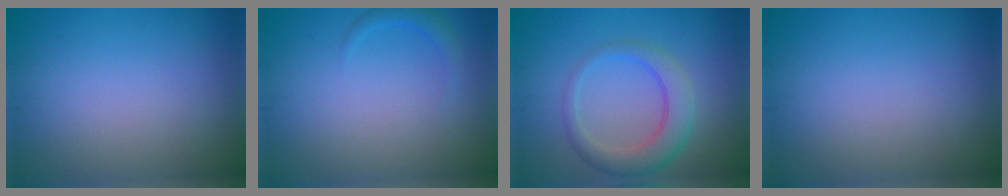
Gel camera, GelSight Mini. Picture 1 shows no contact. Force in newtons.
{"total": 1.2, "press": 1.2, "slide": 0.1}
{"total": 4.0, "press": 4.0, "slide": 0.1}
{"total": 0.0}